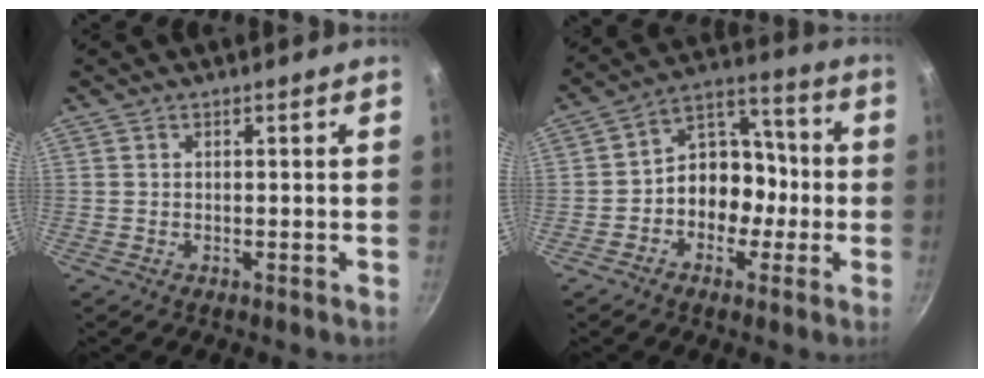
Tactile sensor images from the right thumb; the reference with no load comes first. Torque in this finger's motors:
{"motor_torque": [-0.20, 0.66, 0.32, 0.21, 0.08]}